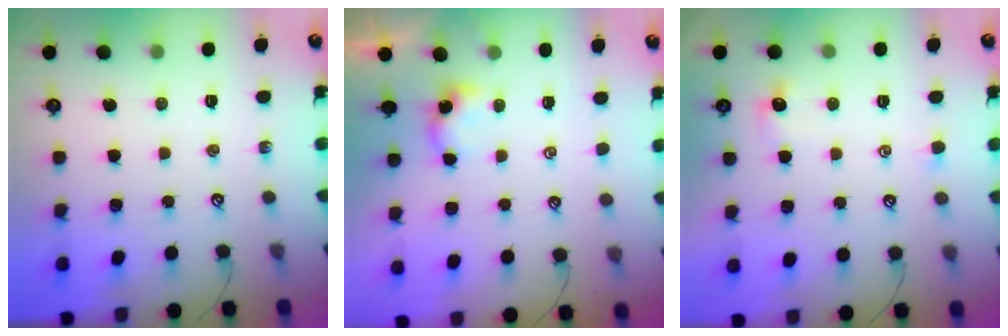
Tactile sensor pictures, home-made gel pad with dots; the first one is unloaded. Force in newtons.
{"total": 2.8, "press": 2.8, "slide": 0.0}
{"total": 0.6, "press": 0.1, "slide": 0.6}